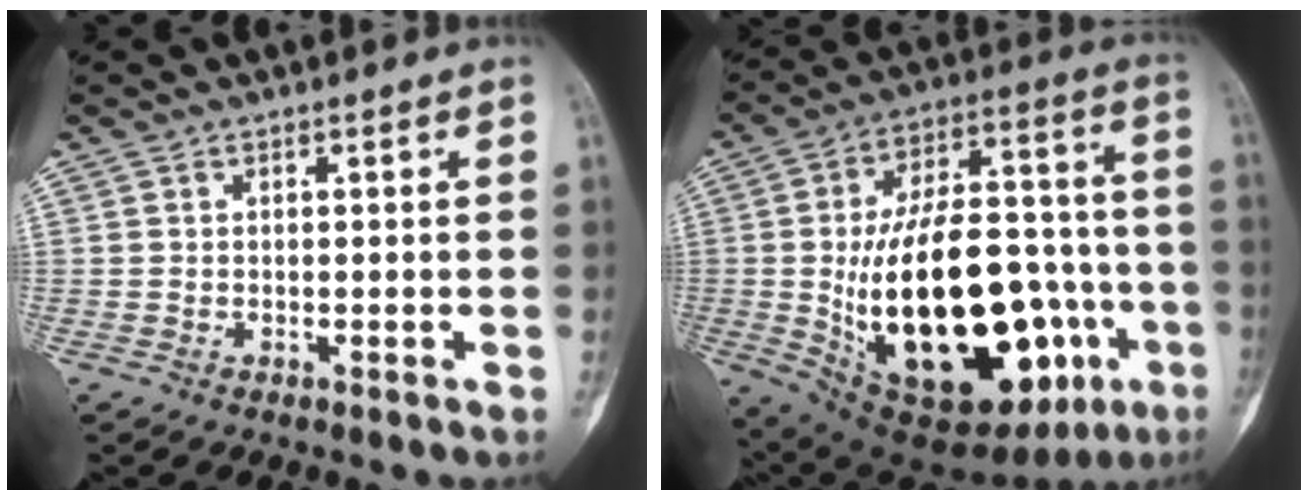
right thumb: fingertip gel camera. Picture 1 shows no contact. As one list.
[{"total": 35.0, "force": [-7.6, 16.5, 29.9], "torque": [-0.480, 0.007, -0.091]}]